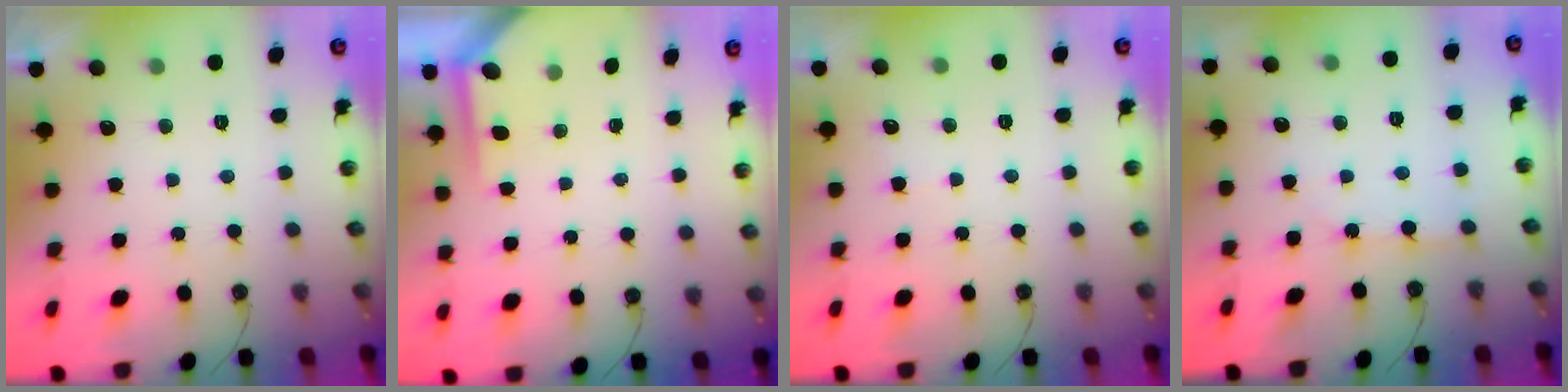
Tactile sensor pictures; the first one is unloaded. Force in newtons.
{"total": 3.2, "press": 3.2, "slide": 0.4}
{"total": 3.2, "press": 3.2, "slide": 0.5}
{"total": 3.4, "press": 3.4, "slide": 0.2}